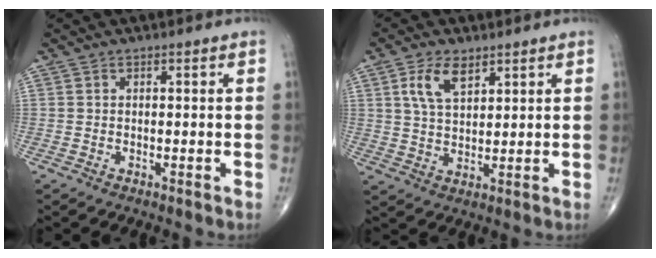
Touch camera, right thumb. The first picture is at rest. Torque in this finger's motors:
{"motor_torque": [0.16, 0.25, 0.05, -0.01, 0.19]}